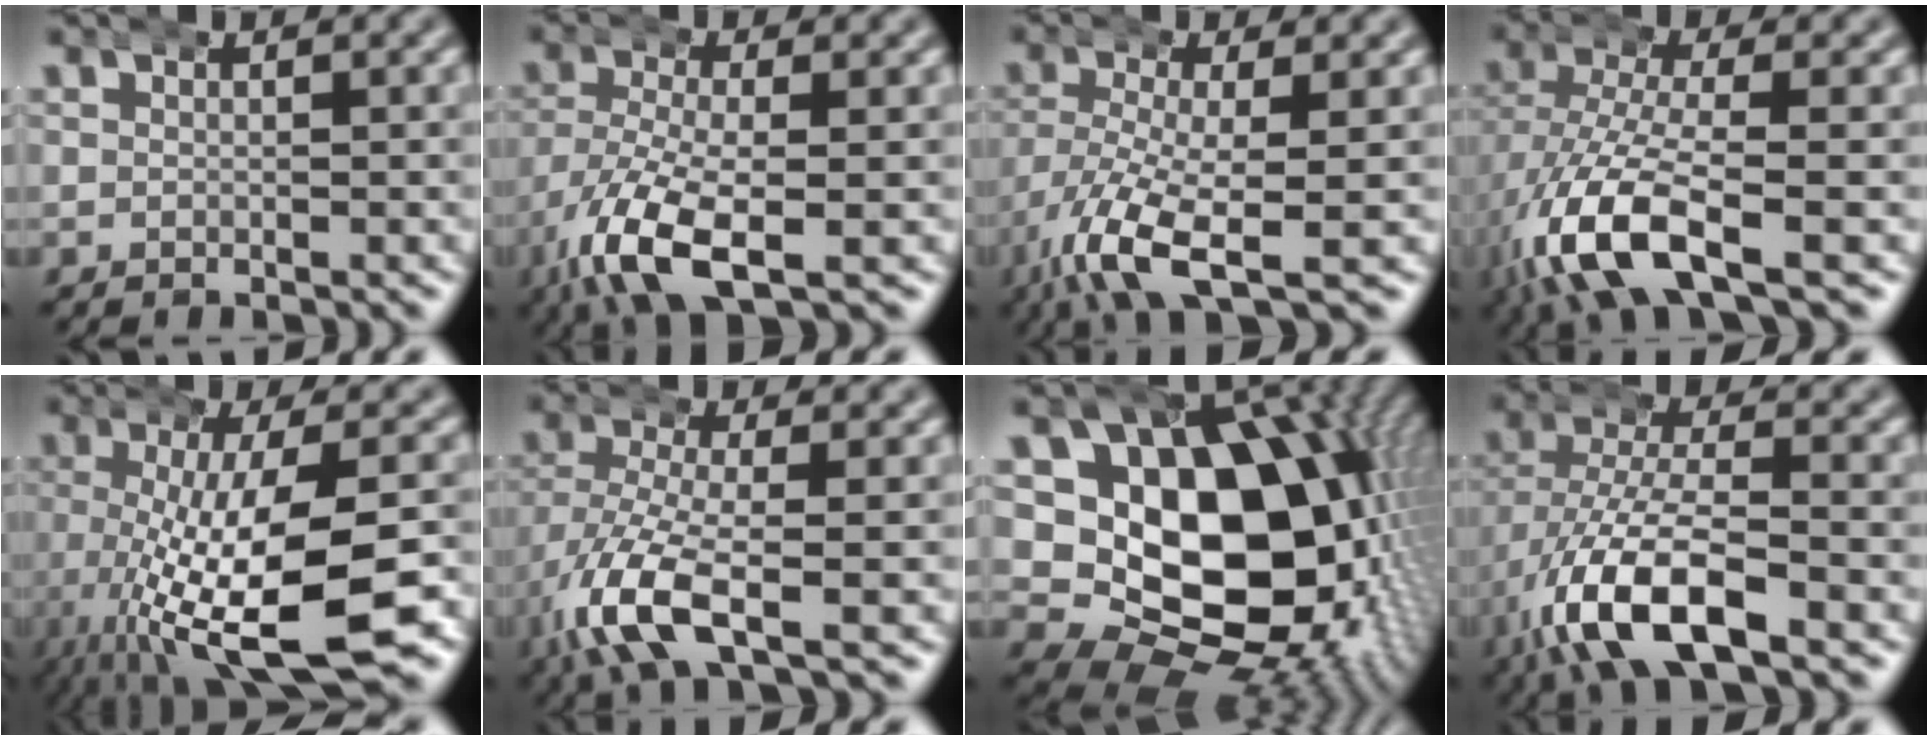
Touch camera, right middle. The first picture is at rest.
{"total": 7.1, "force": [-3.0, 3.0, 5.7], "torque": [-0.128, -0.027, -0.039]}
{"total": 6.8, "force": [-3.3, 2.4, 5.4], "torque": [-0.117, -0.033, -0.043]}
{"total": 7.6, "force": [-2.2, 3.1, 6.6], "torque": [-0.154, -0.028, -0.027]}
{"total": 10.8, "force": [-4.2, 3.2, 9.4], "torque": [-0.166, -0.032, -0.045]}
{"total": 6.4, "force": [-2.1, 2.8, 5.4], "torque": [-0.129, -0.026, -0.029]}
{"total": 26.3, "force": [-1.3, 19.5, 17.6], "torque": [-0.328, -0.082, -0.003]}
{"total": 8.2, "force": [-2.6, 3.7, 6.8], "torque": [-0.142, -0.022, -0.033]}